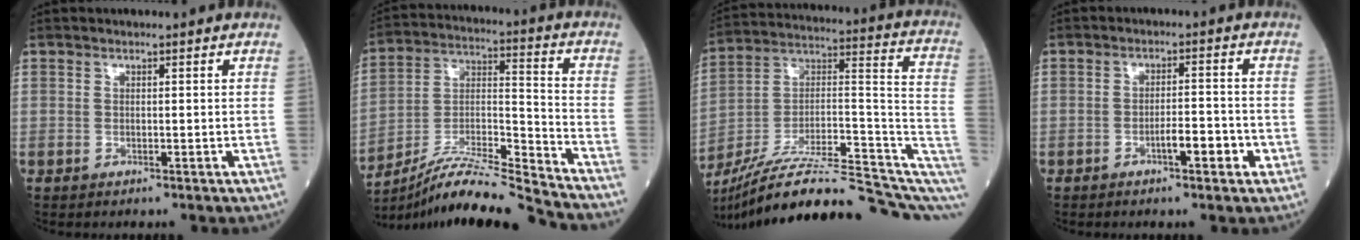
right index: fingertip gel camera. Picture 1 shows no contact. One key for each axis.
{"total": 17.2, "fx": -16.1, "fy": -1.8, "fz": 5.8, "tx": -0.105, "ty": 0.010, "tz": -0.287}
{"total": 26.6, "fx": -19.8, "fy": 4.9, "fz": 17.0, "tx": -0.219, "ty": 0.030, "tz": -0.308}
{"total": 4.3, "fx": -1.9, "fy": 1.0, "fz": 3.7, "tx": -0.053, "ty": 0.006, "tz": -0.030}